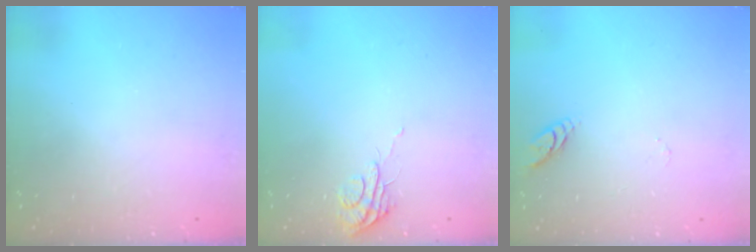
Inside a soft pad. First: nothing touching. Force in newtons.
{"total": 6.2, "press": 6.2, "slide": 0.6}
{"total": 4.1, "press": 4.1, "slide": 0.4}